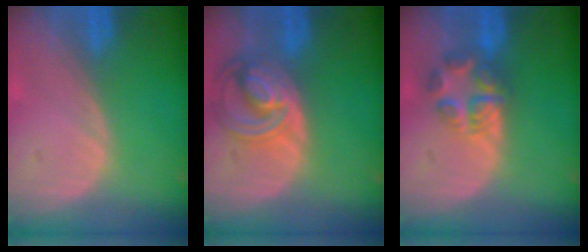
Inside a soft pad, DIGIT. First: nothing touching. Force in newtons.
{"total": 8.5, "press": 7.4, "slide": 4.3}
{"total": 5.5, "press": 5.5, "slide": 0.9}